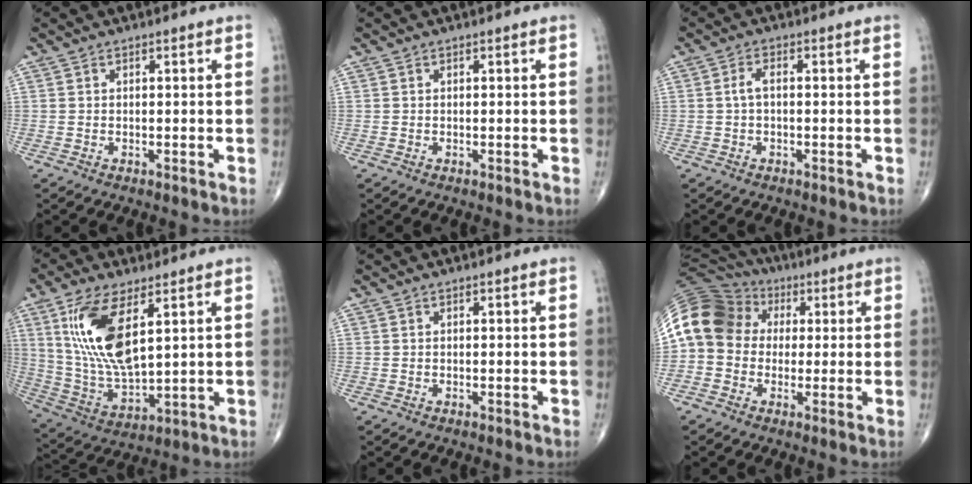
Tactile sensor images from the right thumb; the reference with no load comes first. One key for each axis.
{"total": 0.0}
{"total": 2.3, "fx": -0.1, "fy": 1.1, "fz": 2.0, "tx": -0.041, "ty": 0.009, "tz": -0.005}
{"total": 15.8, "fx": 5.7, "fy": 6.4, "fz": 13.3, "tx": -0.268, "ty": -0.024, "tz": 0.121}
{"total": 0.0}
{"total": 16.9, "fx": 2.4, "fy": 14.1, "fz": 9.1, "tx": -0.187, "ty": 0.050, "tz": 0.036}